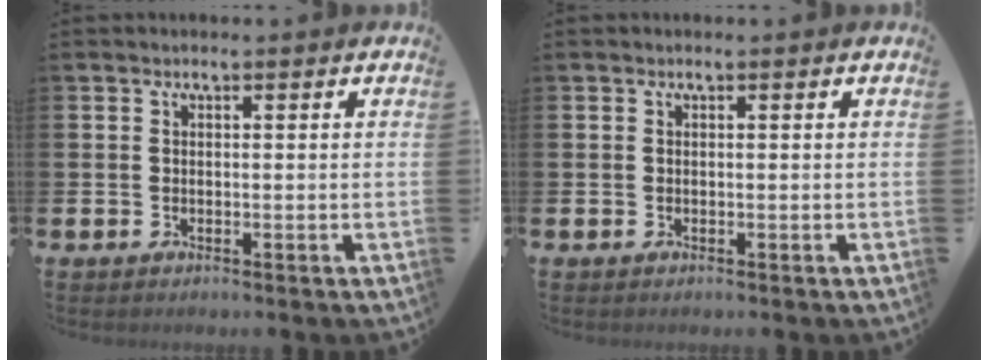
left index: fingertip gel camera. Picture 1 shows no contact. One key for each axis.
{"total": 0.0}